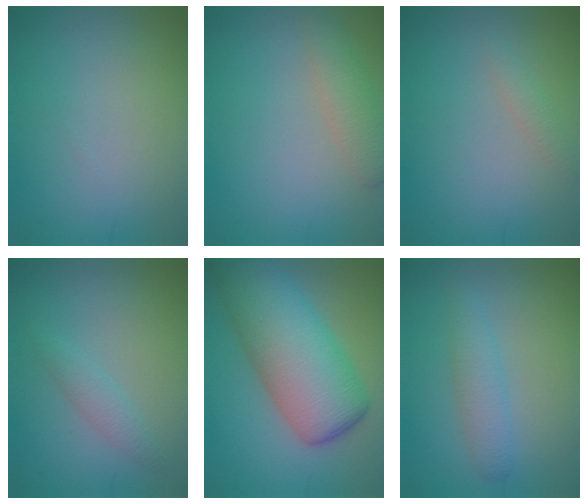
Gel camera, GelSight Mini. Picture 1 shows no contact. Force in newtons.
{"total": 2.6, "press": 2.6, "slide": 0.1}
{"total": 1.1, "press": 1.1, "slide": 0.0}
{"total": 1.5, "press": 1.5, "slide": 0.1}
{"total": 10.9, "press": 10.9, "slide": 0.1}
{"total": 2.4, "press": 2.4, "slide": 0.1}